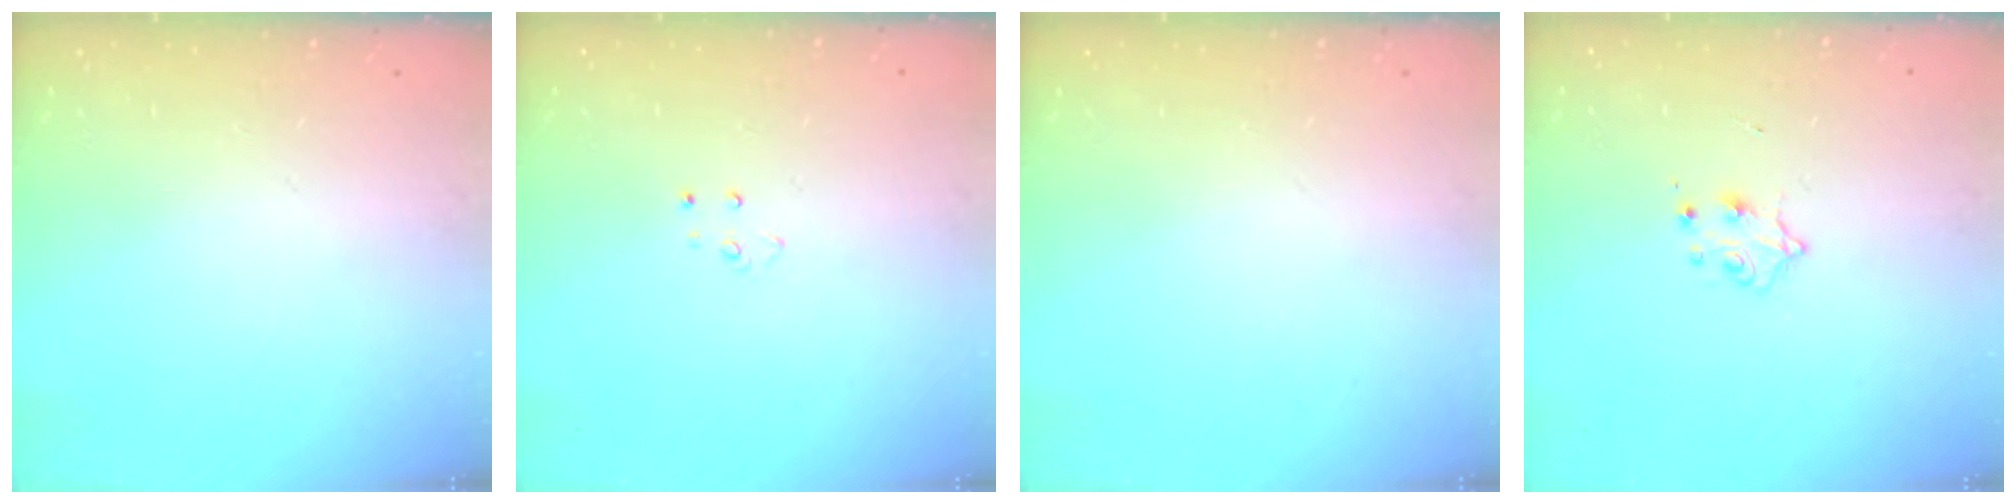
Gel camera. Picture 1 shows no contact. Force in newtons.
{"total": 3.9, "press": 3.9, "slide": 0.3}
{"total": 0.0}
{"total": 4.1, "press": 4.0, "slide": 0.6}